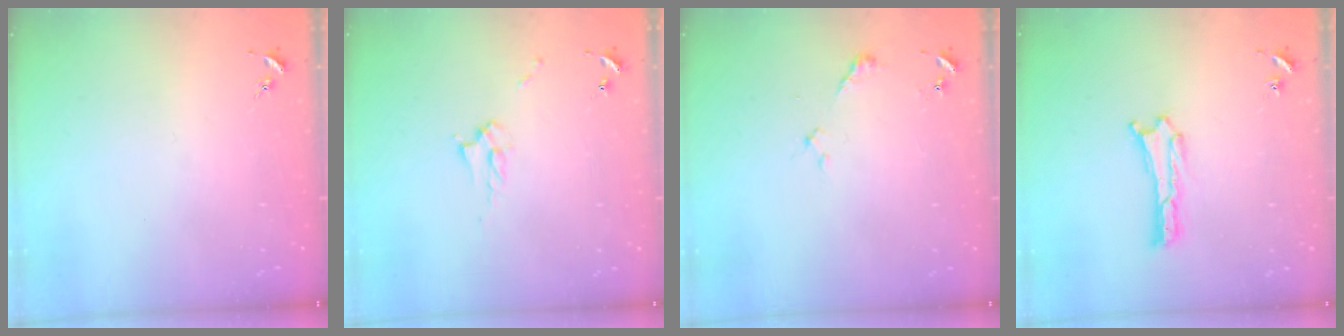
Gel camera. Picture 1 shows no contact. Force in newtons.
{"total": 3.2, "press": 3.1, "slide": 0.5}
{"total": 2.4, "press": 2.3, "slide": 0.3}
{"total": 0.0}